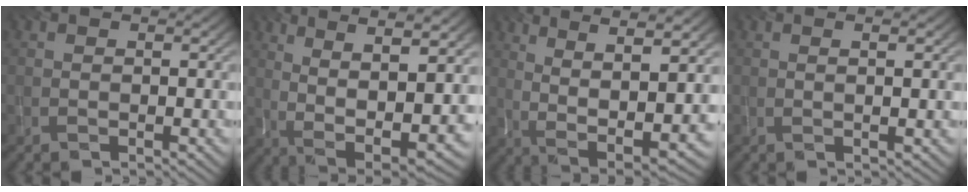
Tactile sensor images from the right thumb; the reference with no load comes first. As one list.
[{"total": 12.3, "force": [3.1, 4.3, 11.2], "torque": [-0.197, 0.010, 0.059]}, {"total": 11.2, "force": [3.3, 3.3, 10.2], "torque": [-0.190, 0.009, 0.064]}, {"total": 1.7, "force": [0.4, -0.1, 1.7], "torque": [-0.019, -0.003, 0.007]}]